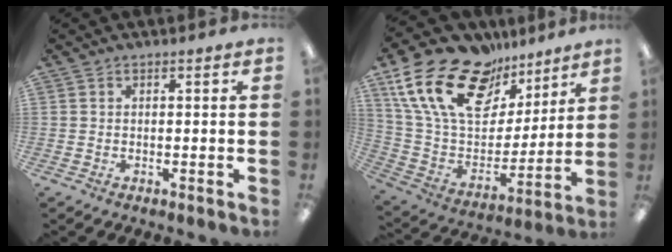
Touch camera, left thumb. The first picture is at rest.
{"total": 21.7, "force": [13.3, 12.4, 11.9], "torque": [-0.226, -0.065, 0.243]}